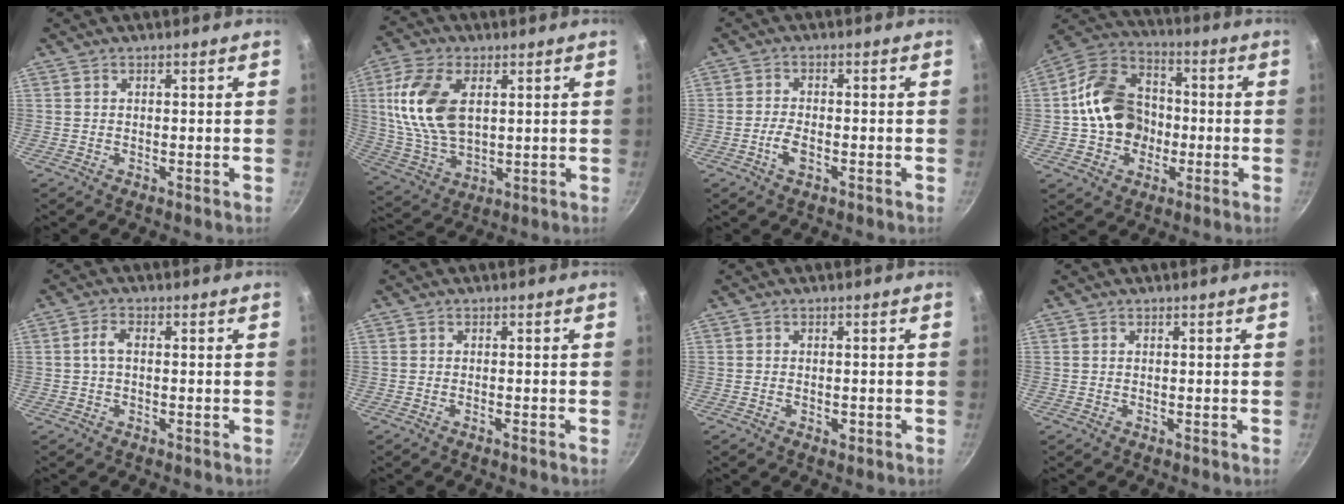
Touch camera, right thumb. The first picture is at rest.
{"total": 15.1, "force": [3.5, 8.7, 11.8], "torque": [-0.225, -0.009, 0.075]}
{"total": 3.5, "force": [-1.5, 1.6, 2.7], "torque": [-0.054, 0.010, -0.031]}
{"total": 15.6, "force": [-1.0, 12.7, 9.0], "torque": [-0.129, 0.039, -0.027]}
{"total": 2.4, "force": [0.0, 1.2, 2.0], "torque": [-0.046, 0.010, -0.003]}
{"total": 0.6, "force": [-0.5, -0.1, 0.3], "torque": [-0.010, 0.003, -0.012]}
{"total": 1.3, "force": [-0.6, 0.7, 0.9], "torque": [-0.013, 0.001, -0.010]}
{"total": 0.0}